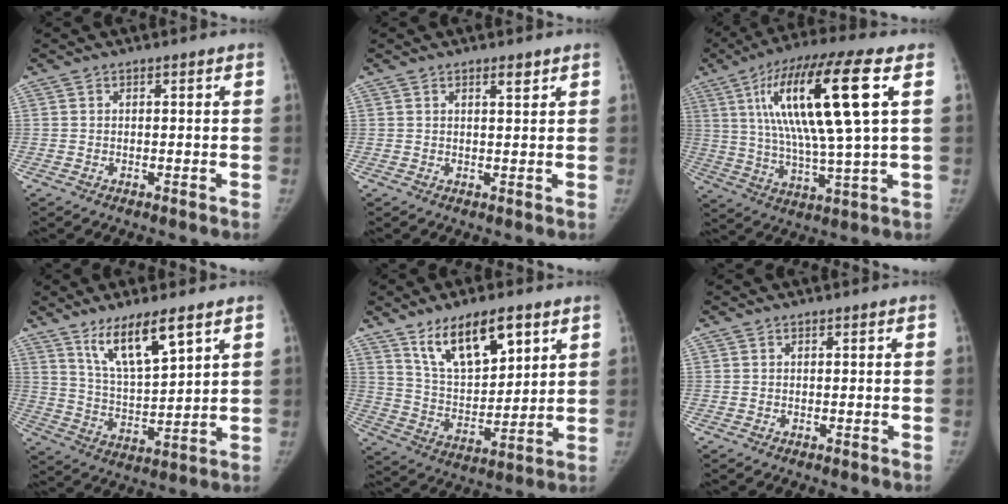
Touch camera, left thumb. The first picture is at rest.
{"total": 1.7, "force": [1.2, 0.4, 1.2], "torque": [-0.014, -0.007, 0.020]}
{"total": 21.0, "force": [6.1, 3.4, 19.8], "torque": [-0.375, -0.007, 0.097]}
{"total": 11.4, "force": [7.2, 2.7, 8.4], "torque": [-0.142, -0.048, 0.142]}
{"total": 14.7, "force": [8.6, 6.4, 10.1], "torque": [-0.140, -0.044, 0.162]}
{"total": 0.0}